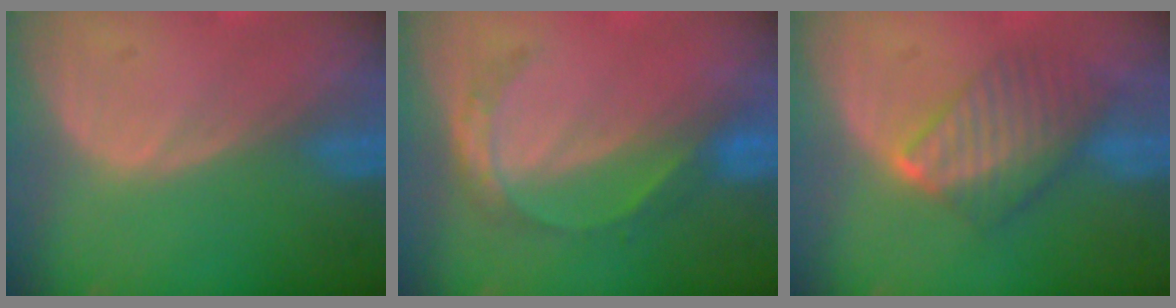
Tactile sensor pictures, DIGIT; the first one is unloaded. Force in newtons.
{"total": 4.6, "press": 4.2, "slide": 1.9}
{"total": 6.5, "press": 6.4, "slide": 0.9}